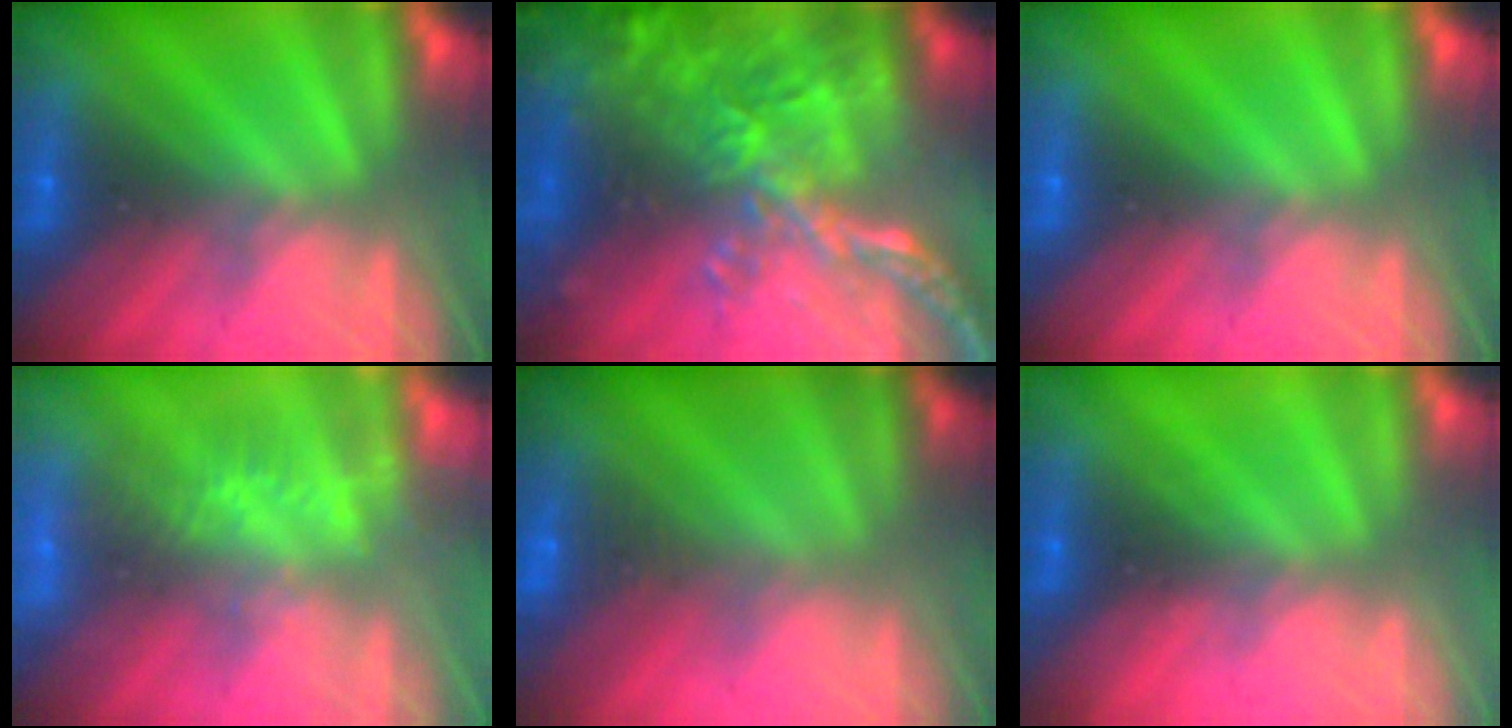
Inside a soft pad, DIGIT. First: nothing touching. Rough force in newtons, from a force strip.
{"total": 12.7}
{"total": 0.0}
{"total": 3.1}
{"total": 2.5}
{"total": 2.3}